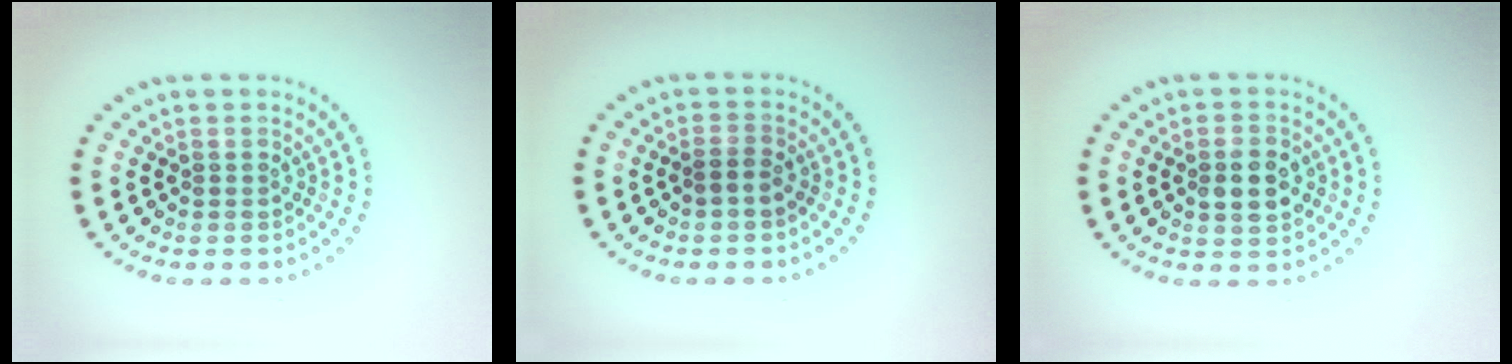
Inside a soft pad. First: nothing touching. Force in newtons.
{"total": 1.1, "press": 1.1, "slide": 0.4}
{"total": 3.6, "press": 3.6, "slide": 0.2}